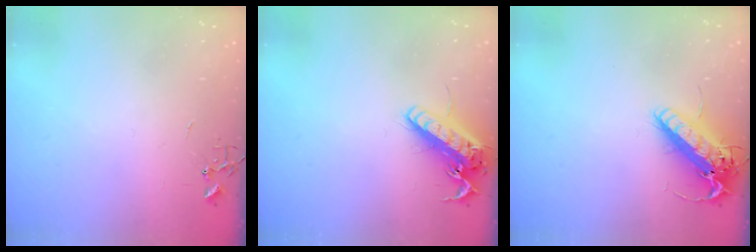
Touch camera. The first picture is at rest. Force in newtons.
{"total": 16.4, "press": 16.1, "slide": 3.2}
{"total": 17.8, "press": 17.5, "slide": 3.4}